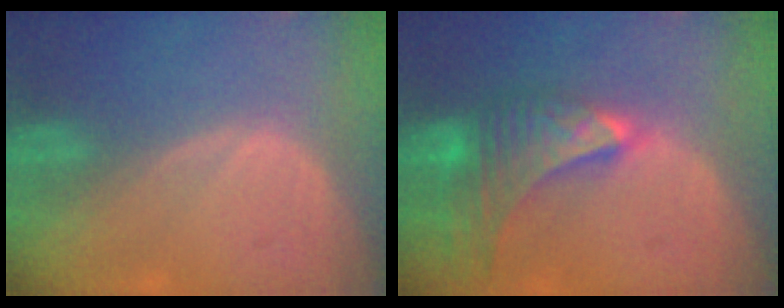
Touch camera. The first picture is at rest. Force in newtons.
{"total": 9.8, "press": 8.7, "slide": 4.4}